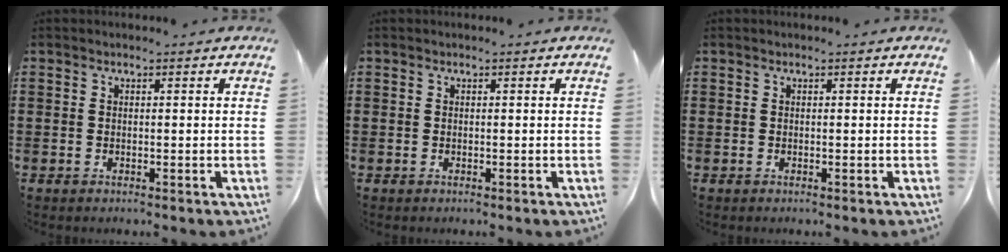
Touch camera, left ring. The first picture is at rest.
{"total": 0.0}
{"total": 0.0}